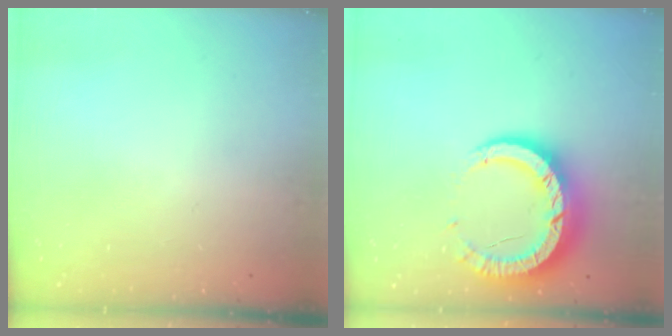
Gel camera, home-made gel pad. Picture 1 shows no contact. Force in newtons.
{"total": 14.1, "press": 14.1, "slide": 1.2}